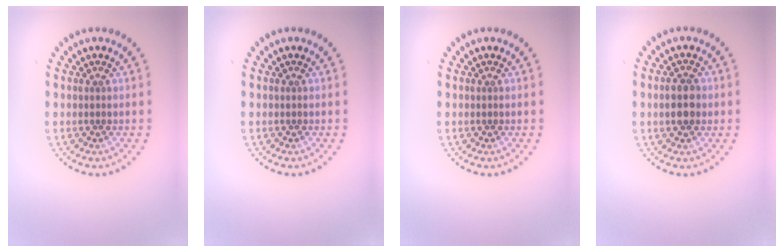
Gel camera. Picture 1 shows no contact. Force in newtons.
{"total": 0.0}
{"total": 0.0}
{"total": 2.8, "press": 2.8, "slide": 0.1}